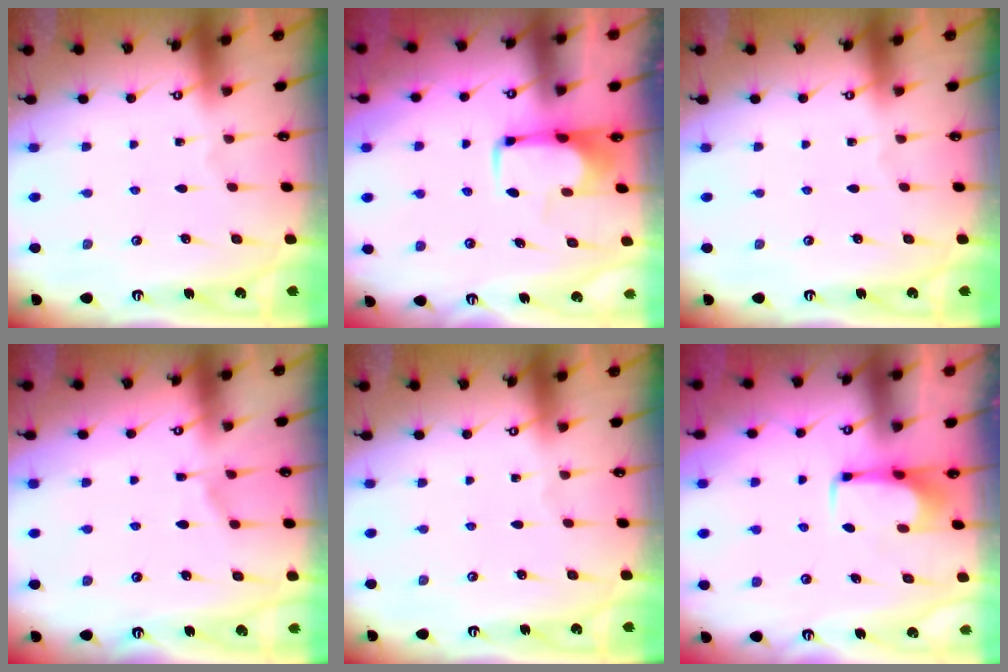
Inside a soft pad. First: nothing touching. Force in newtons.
{"total": 2.1, "press": 2.1, "slide": 0.4}
{"total": 0.0}
{"total": 5.6, "press": 5.6, "slide": 0.6}
{"total": 0.0}
{"total": 1.7, "press": 1.6, "slide": 0.4}